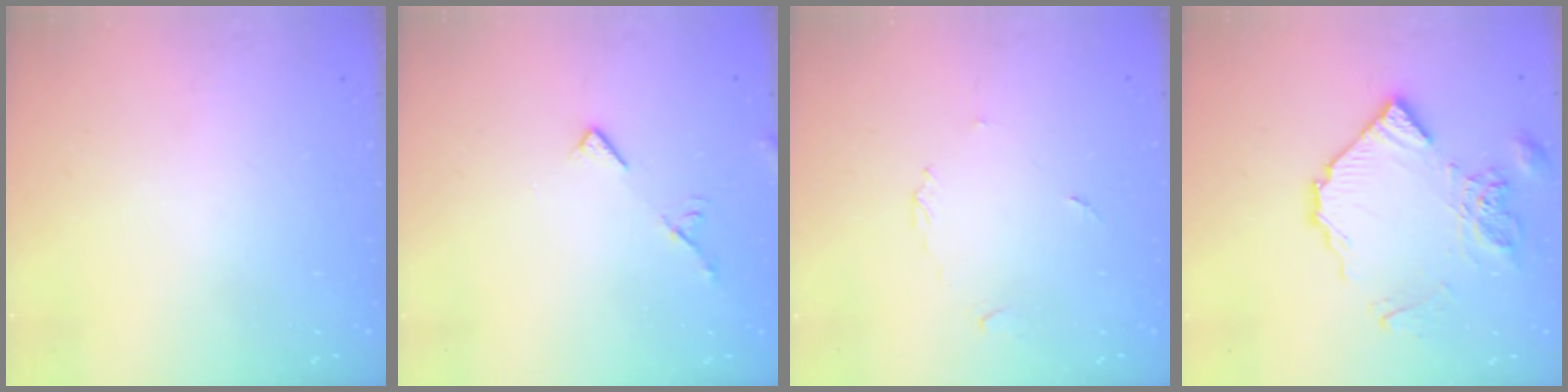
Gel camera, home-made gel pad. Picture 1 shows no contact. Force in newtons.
{"total": 6.8, "press": 6.8, "slide": 0.6}
{"total": 2.7, "press": 2.7, "slide": 0.4}
{"total": 13.4, "press": 13.3, "slide": 1.4}